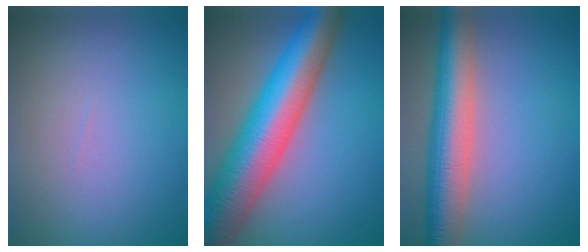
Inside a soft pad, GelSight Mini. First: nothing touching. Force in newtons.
{"total": 12.8, "press": 12.8, "slide": 0.2}
{"total": 7.7, "press": 7.7, "slide": 0.4}